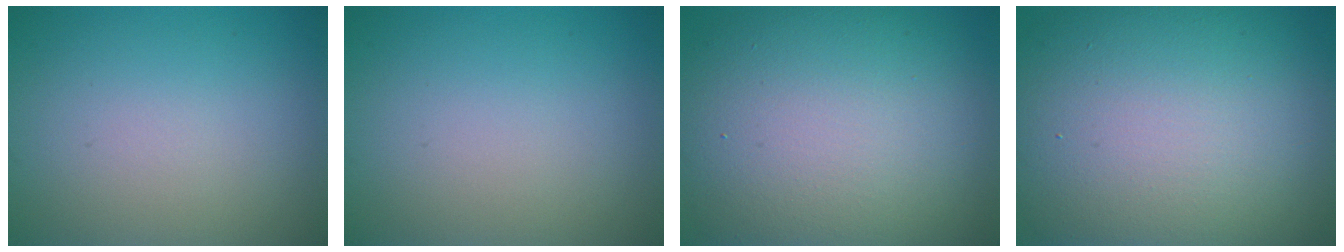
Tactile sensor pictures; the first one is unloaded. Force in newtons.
{"total": 0.0}
{"total": 14.7, "press": 14.6, "slide": 0.8}
{"total": 17.5, "press": 17.5, "slide": 0.9}